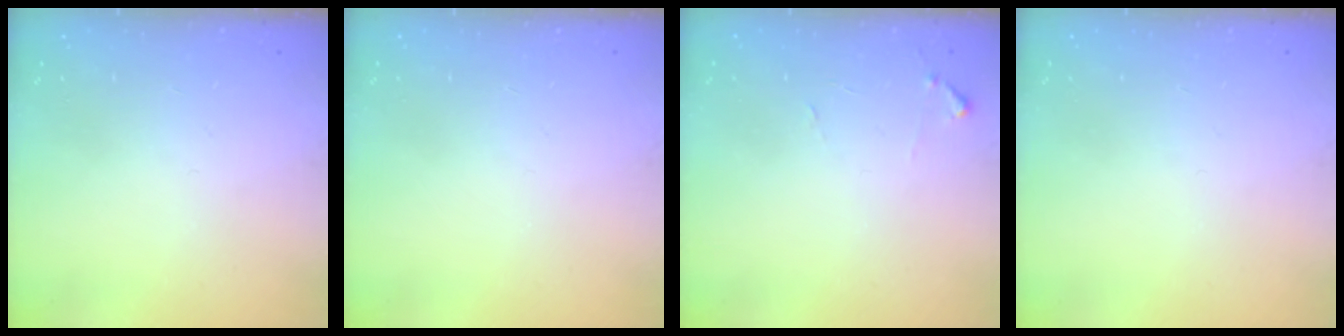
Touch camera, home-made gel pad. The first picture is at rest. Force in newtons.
{"total": 0.0}
{"total": 5.8, "press": 5.7, "slide": 0.4}
{"total": 0.0}